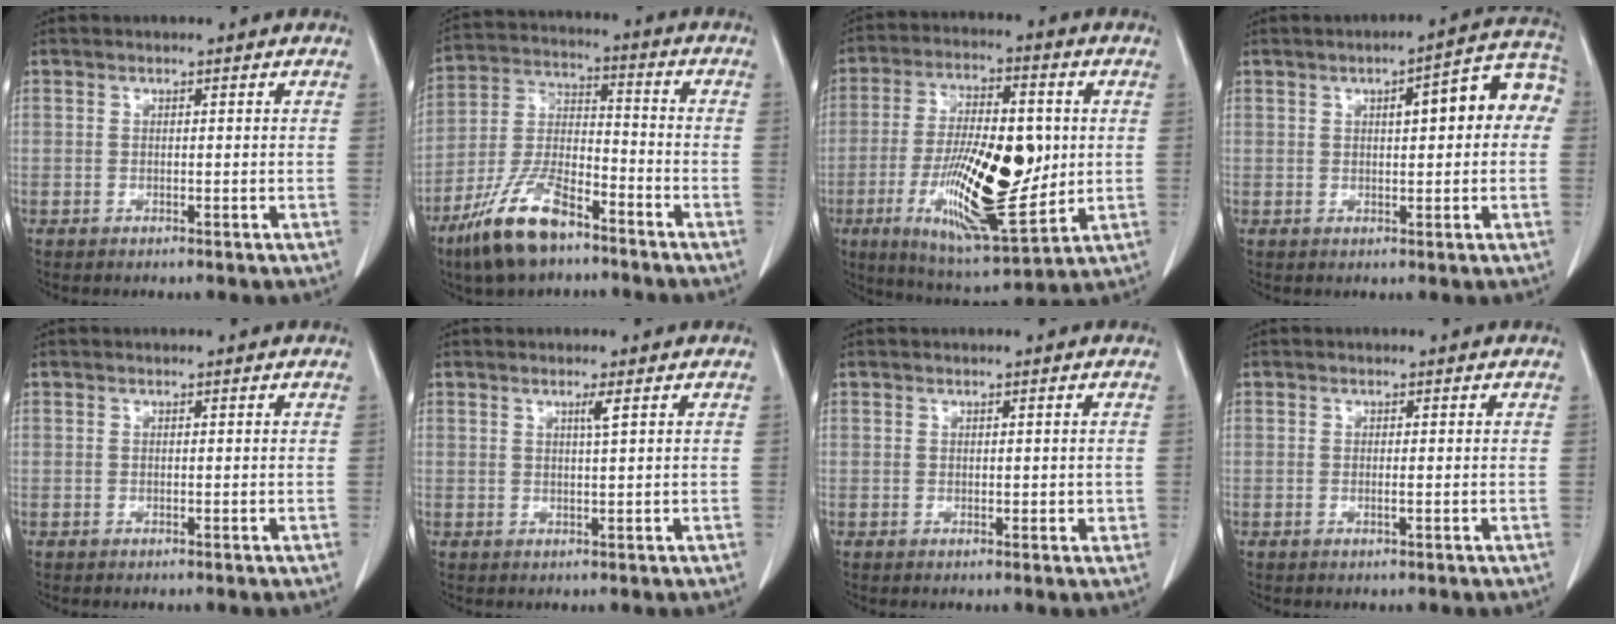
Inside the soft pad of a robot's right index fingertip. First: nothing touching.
{"total": 11.8, "force": [-8.4, 4.3, 7.0], "torque": [-0.151, 0.003, -0.162]}
{"total": 19.3, "force": [-1.8, 5.6, 18.4], "torque": [-0.337, -0.010, -0.023]}
{"total": 9.1, "force": [1.7, 2.5, 8.6], "torque": [-0.109, 0.038, 0.016]}
{"total": 0.0}
{"total": 1.4, "force": [0.6, -0.4, 1.2], "torque": [-0.025, -0.004, 0.012]}
{"total": 1.5, "force": [0.1, 0.8, 1.3], "torque": [-0.016, -0.003, 0.003]}
{"total": 0.7, "force": [-0.2, -0.1, 0.7], "torque": [-0.016, -0.003, -0.002]}